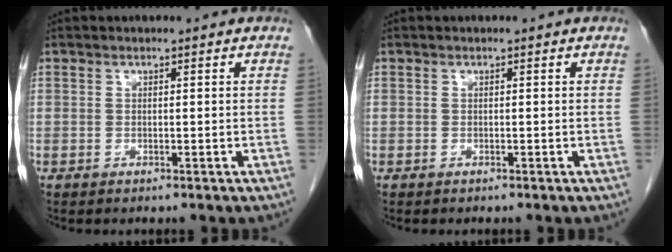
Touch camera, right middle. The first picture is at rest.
{"total": 0.0}